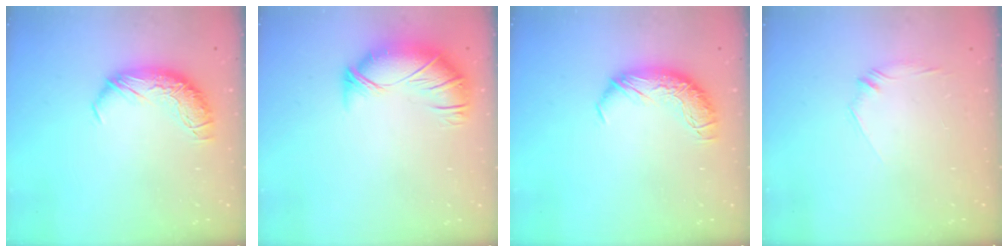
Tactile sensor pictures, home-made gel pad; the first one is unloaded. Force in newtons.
{"total": 3.0, "press": 1.9, "slide": 2.3}
{"total": 0.0}
{"total": 6.3, "press": 6.2, "slide": 1.2}